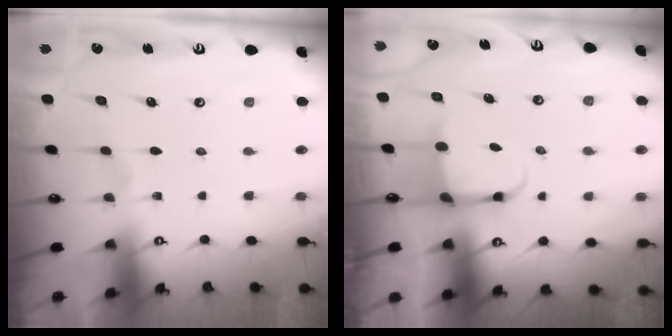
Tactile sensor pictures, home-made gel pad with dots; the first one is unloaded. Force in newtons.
{"total": 3.8, "press": 3.7, "slide": 1.1}